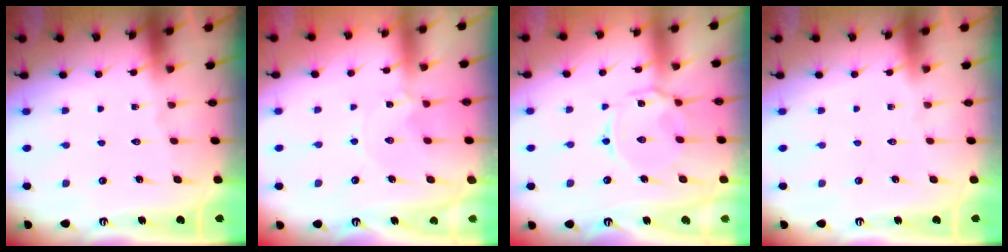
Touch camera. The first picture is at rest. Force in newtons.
{"total": 0.0}
{"total": 5.2, "press": 5.2, "slide": 0.3}
{"total": 0.0}